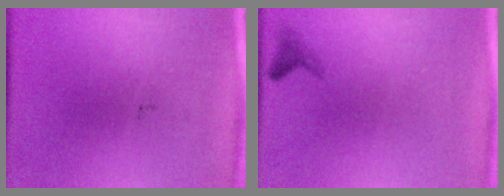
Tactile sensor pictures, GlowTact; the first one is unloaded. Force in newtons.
{"total": 1.0}